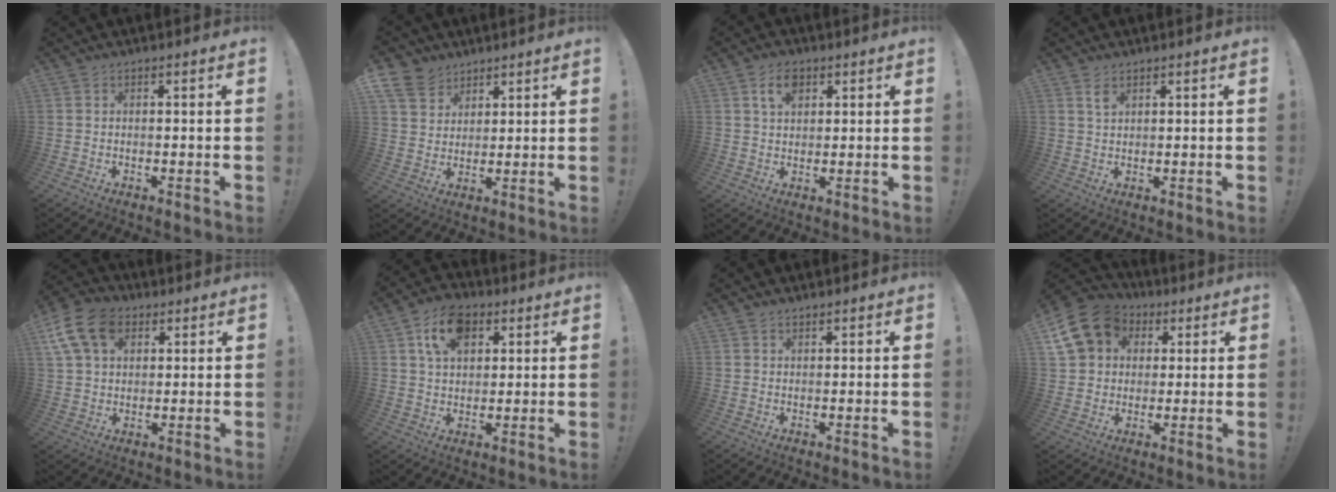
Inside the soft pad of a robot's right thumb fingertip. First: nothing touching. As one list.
[{"total": 8.4, "force": [5.8, 5.8, 2.0], "torque": [-0.039, -0.035, 0.116]}, {"total": 6.0, "force": [3.0, 3.6, 3.7], "torque": [-0.057, 0.000, 0.052]}, {"total": 2.5, "force": [1.5, 1.3, 1.4], "torque": [-0.019, -0.005, 0.025]}, {"total": 13.7, "force": [5.9, 9.4, 8.0], "torque": [-0.156, -0.015, 0.116]}, {"total": 11.4, "force": [5.4, 7.6, 6.5], "torque": [-0.102, -0.006, 0.102]}, {"total": 1.0, "force": [0.9, 0.4, 0.2], "torque": [0.000, -0.003, 0.017]}, {"total": 13.8, "force": [4.8, 11.5, 6.0], "torque": [-0.091, -0.016, 0.095]}]